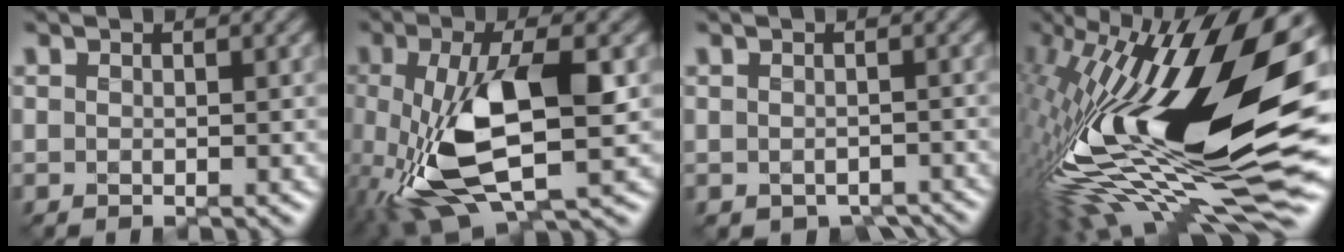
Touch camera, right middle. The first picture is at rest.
{"total": 9.5, "force": [-2.0, 3.7, 8.5], "torque": [-0.181, -0.007, -0.034]}
{"total": 2.4, "force": [-1.1, 1.5, 1.4], "torque": [-0.017, -0.011, -0.013]}
{"total": 18.2, "force": [0.5, 6.7, 16.9], "torque": [-0.287, 0.001, -0.020]}